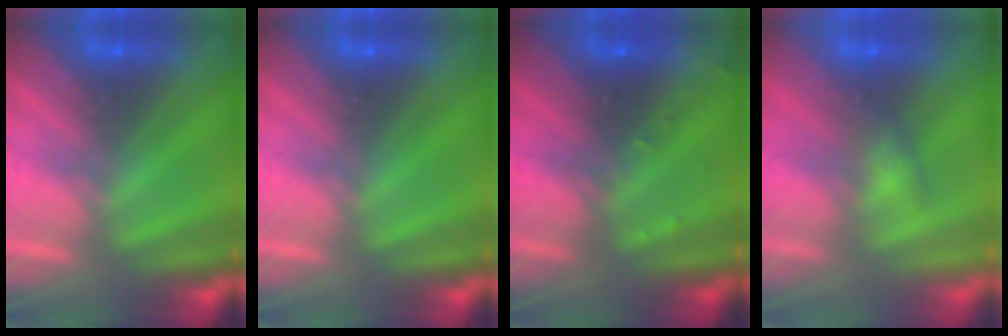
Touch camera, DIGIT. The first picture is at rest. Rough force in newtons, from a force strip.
{"total": 0.0}
{"total": 2.7}
{"total": 2.6}